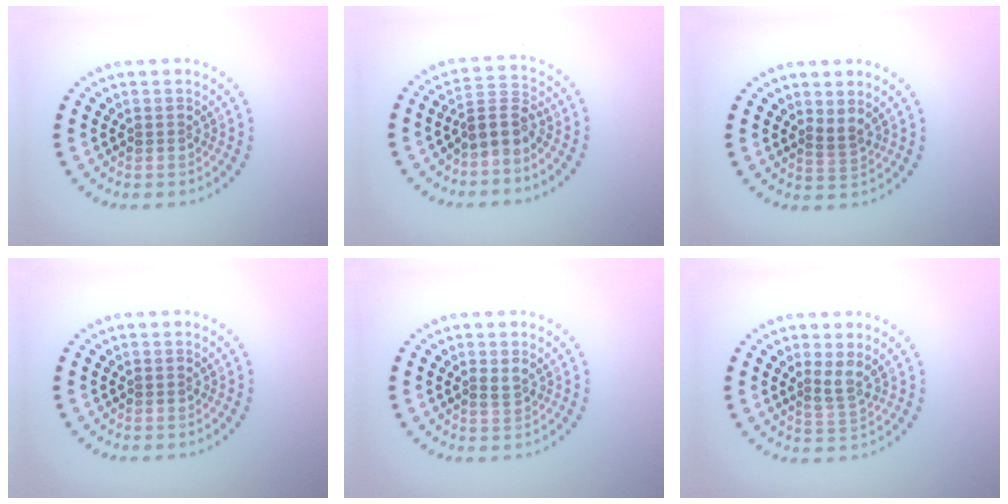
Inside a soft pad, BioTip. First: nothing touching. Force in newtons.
{"total": 2.8, "press": 2.1, "slide": 1.8}
{"total": 1.4, "press": 0.9, "slide": 1.1}
{"total": 0.0}
{"total": 1.2, "press": 1.1, "slide": 0.4}
{"total": 2.0, "press": 1.3, "slide": 1.5}